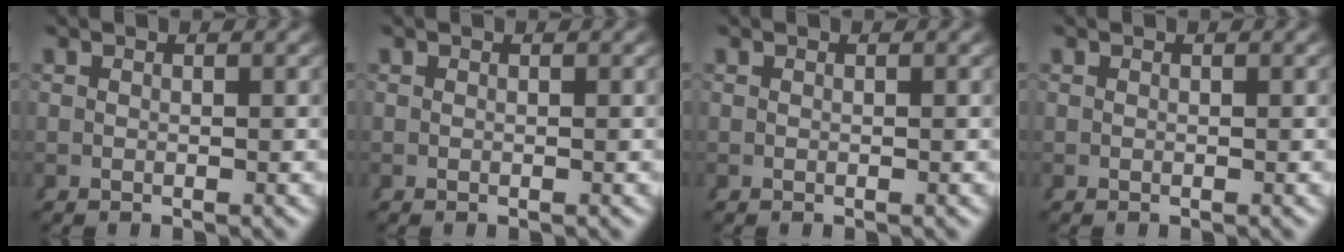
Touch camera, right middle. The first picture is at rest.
{"total": 0.0}
{"total": 0.0}
{"total": 0.0}